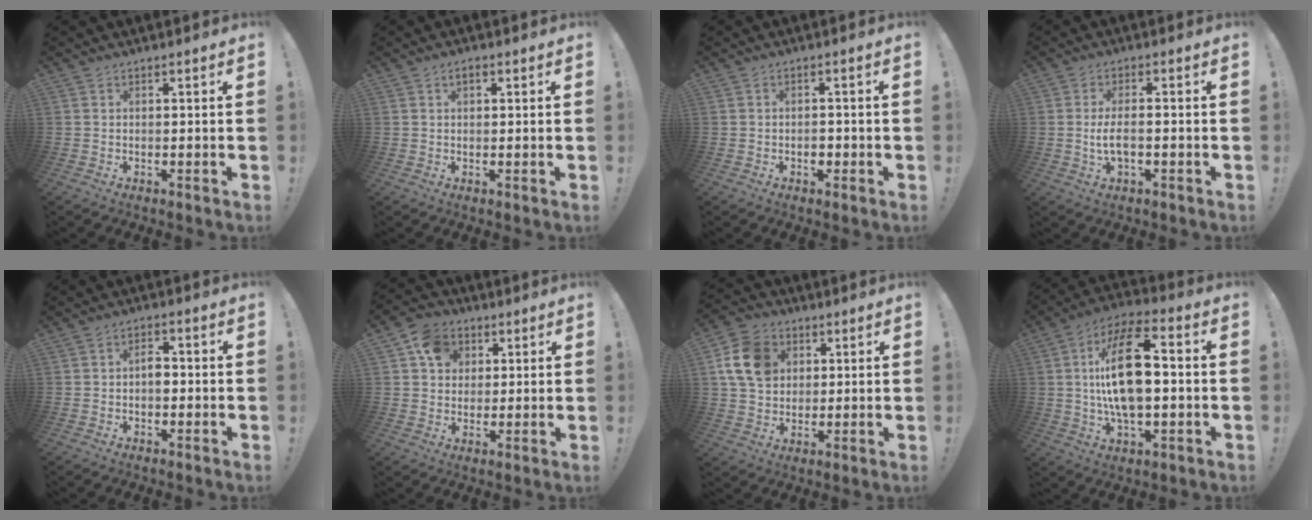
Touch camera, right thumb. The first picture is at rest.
{"total": 1.8, "force": [0.8, 1.0, 1.3], "torque": [-0.026, 0.003, 0.014]}
{"total": 2.3, "force": [-1.2, 1.5, 1.2], "torque": [-0.018, 0.004, -0.021]}
{"total": 5.4, "force": [-1.3, 1.5, 5.0], "torque": [-0.112, -0.003, -0.023]}
{"total": 3.4, "force": [-0.8, 2.1, 2.5], "torque": [-0.035, 0.006, -0.018]}
{"total": 9.6, "force": [3.3, 8.4, 3.1], "torque": [-0.034, -0.009, 0.065]}
{"total": 13.8, "force": [4.2, 11.1, 7.2], "torque": [-0.114, -0.001, 0.086]}
{"total": 19.7, "force": [1.1, 9.2, 17.4], "torque": [-0.314, 0.004, 0.007]}